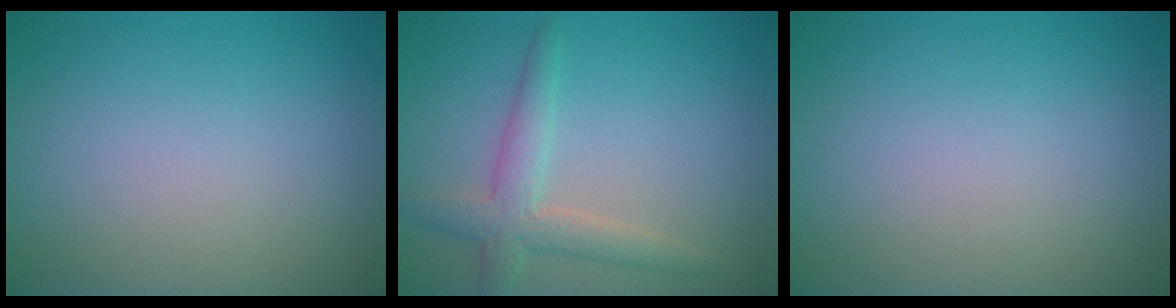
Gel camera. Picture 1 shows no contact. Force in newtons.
{"total": 3.4, "press": 3.4, "slide": 0.1}
{"total": 0.0}